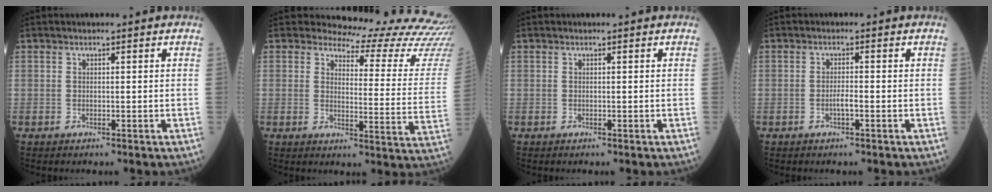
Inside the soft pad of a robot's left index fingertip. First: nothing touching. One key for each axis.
{"total": 18.9, "fx": 18.7, "fy": 1.9, "fz": 2.2, "tx": -0.006, "ty": -0.158, "tz": 0.176}
{"total": 0.0}
{"total": 1.5, "fx": -1.2, "fy": 0.0, "fz": 0.9, "tx": -0.019, "ty": -0.005, "tz": -0.021}